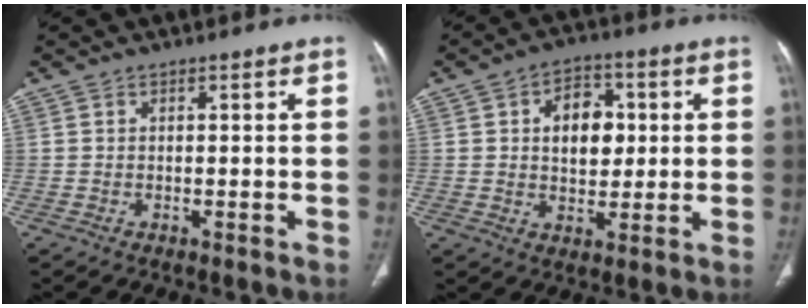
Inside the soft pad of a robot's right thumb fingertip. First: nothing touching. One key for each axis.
{"total": 9.6, "fx": 1.7, "fy": 6.6, "fz": 6.7, "tx": -0.062, "ty": 0.003, "tz": 0.024}